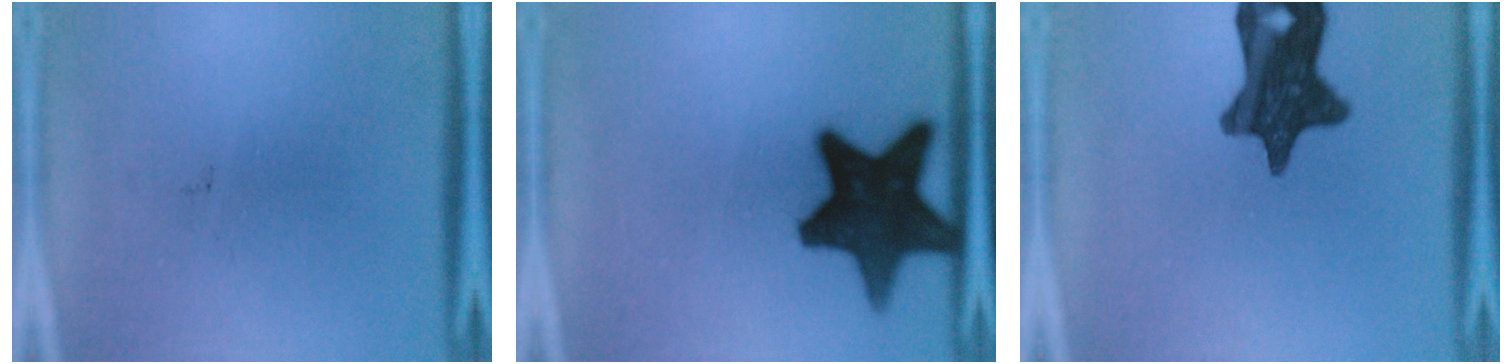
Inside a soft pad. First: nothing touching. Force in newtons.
{"total": 16.3}
{"total": 13.4}